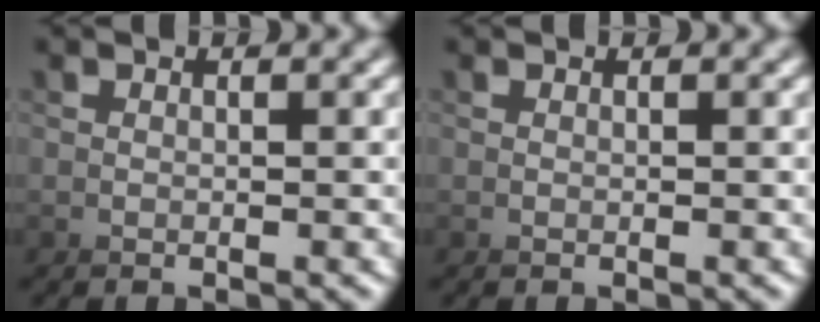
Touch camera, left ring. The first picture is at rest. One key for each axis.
{"total": 0.0}